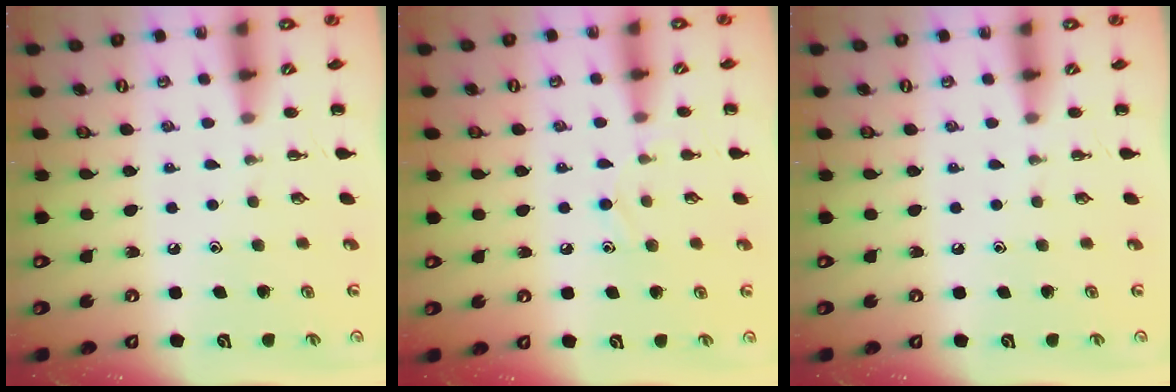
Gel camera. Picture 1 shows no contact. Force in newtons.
{"total": 8.2, "press": 7.7, "slide": 2.5}
{"total": 0.0}